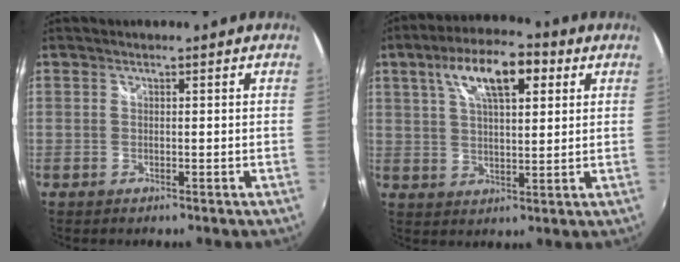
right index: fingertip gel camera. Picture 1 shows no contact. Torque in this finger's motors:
{"motor_torque": [0.42, 0.11, 0.35, 0.10]}